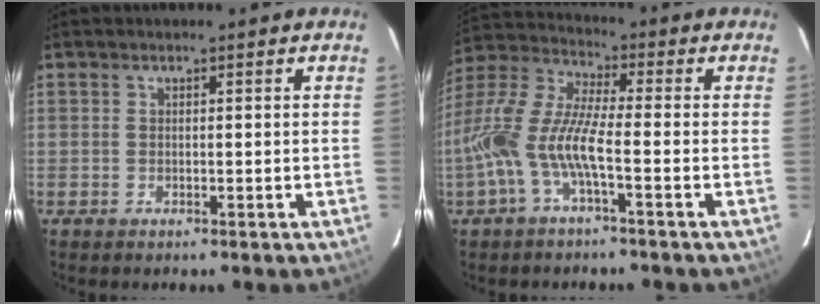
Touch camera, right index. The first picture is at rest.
{"total": 11.7, "force": [-3.7, 2.0, 10.9], "torque": [-0.240, 0.002, -0.077]}